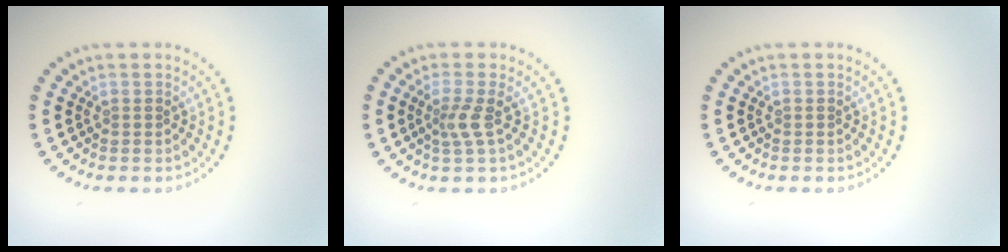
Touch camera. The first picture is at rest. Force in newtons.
{"total": 1.9, "press": 1.3, "slide": 1.4}
{"total": 0.0}